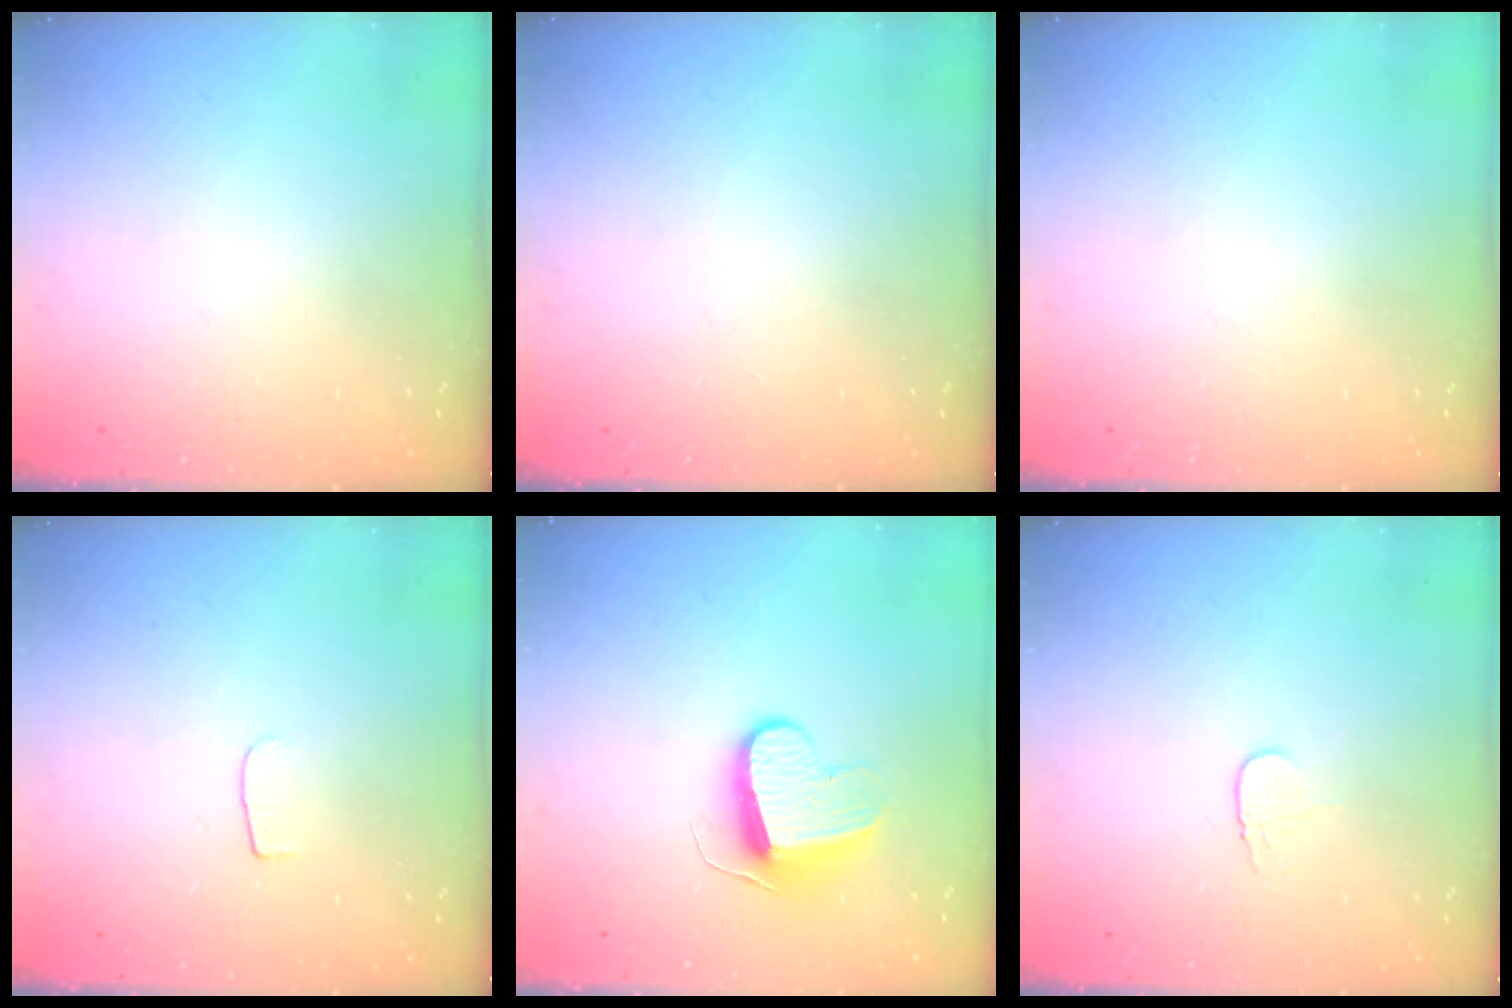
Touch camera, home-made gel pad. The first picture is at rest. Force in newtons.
{"total": 0.0}
{"total": 0.0}
{"total": 3.3, "press": 3.3, "slide": 0.3}
{"total": 9.0, "press": 9.0, "slide": 0.1}
{"total": 3.8, "press": 3.8, "slide": 0.4}